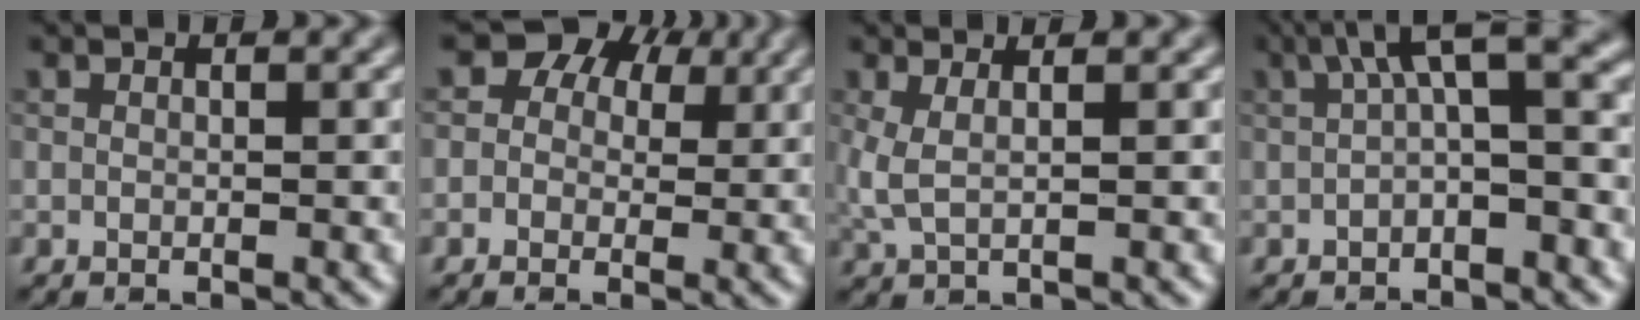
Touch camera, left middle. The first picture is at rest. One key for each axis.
{"total": 5.8, "fx": 2.0, "fy": 4.8, "fz": 2.6, "tx": -0.012, "ty": 0.019, "tz": -0.006}
{"total": 2.1, "fx": 0.5, "fy": 0.6, "fz": 1.9, "tx": -0.042, "ty": 0.003, "tz": 0.009}
{"total": 5.8, "fx": 0.8, "fy": 1.7, "fz": 5.5, "tx": -0.078, "ty": 0.026, "tz": -0.001}